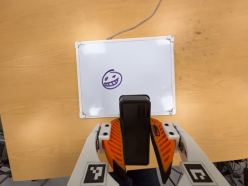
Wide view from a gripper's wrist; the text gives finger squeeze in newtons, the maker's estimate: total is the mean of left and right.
{"total": 9.1, "left": 7.8, "right": 10.5}